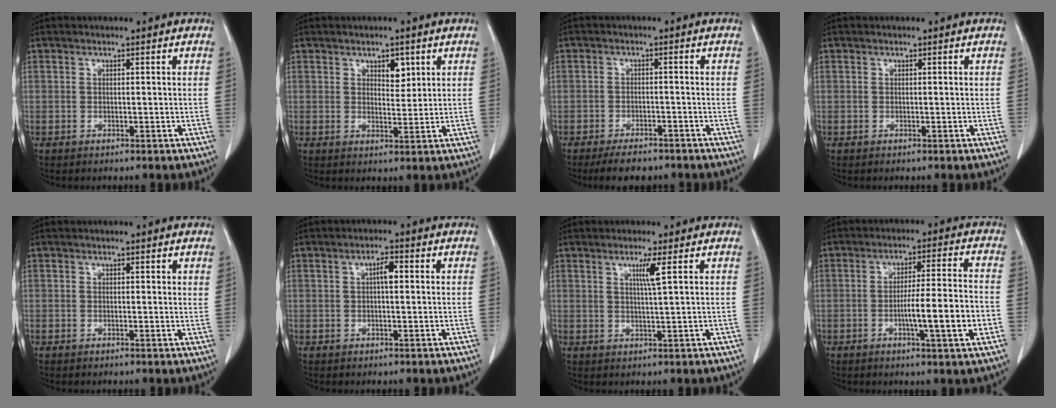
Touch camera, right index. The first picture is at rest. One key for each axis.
{"total": 3.1, "fx": 1.6, "fy": 1.6, "fz": 2.2, "tx": -0.031, "ty": -0.003, "tz": 0.027}
{"total": 4.8, "fx": -3.9, "fy": 2.1, "fz": 1.8, "tx": -0.026, "ty": 0.000, "tz": -0.061}
{"total": 0.0}
{"total": 0.6, "fx": 0.5, "fy": 0.3, "fz": 0.3, "tx": -0.001, "ty": -0.001, "tz": 0.002}
{"total": 2.5, "fx": 0.4, "fy": 0.6, "fz": 2.4, "tx": -0.041, "ty": 0.005, "tz": 0.006}
{"total": 3.0, "fx": 1.2, "fy": -0.7, "fz": 2.7, "tx": -0.051, "ty": -0.005, "tz": 0.023}
{"total": 9.6, "fx": -2.6, "fy": 0.0, "fz": 9.2, "tx": -0.145, "ty": 0.000, "tz": -0.041}